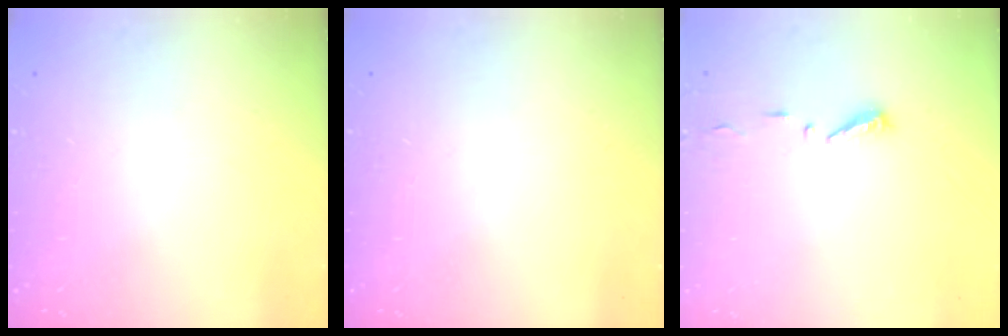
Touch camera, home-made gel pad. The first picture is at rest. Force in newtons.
{"total": 0.0}
{"total": 4.7, "press": 4.7, "slide": 0.5}